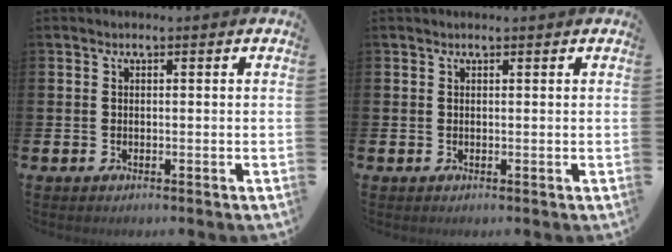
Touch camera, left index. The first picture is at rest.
{"total": 0.0}